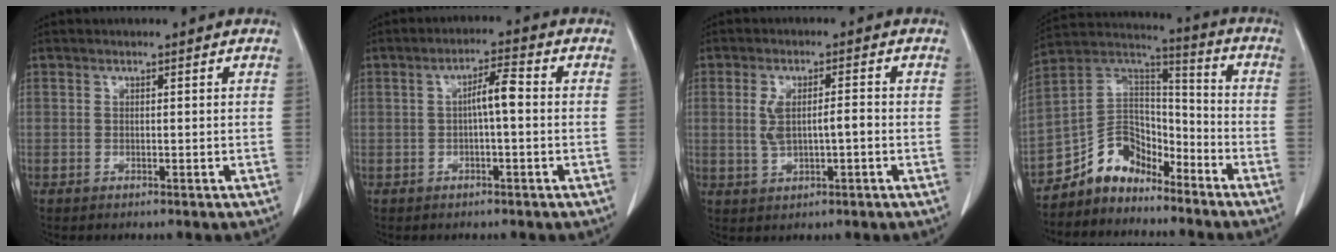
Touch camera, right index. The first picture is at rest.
{"total": 4.0, "force": [-0.1, 0.5, 3.9], "torque": [-0.066, 0.010, -0.002]}
{"total": 5.1, "force": [-0.4, 1.6, 4.9], "torque": [-0.100, 0.010, 0.000]}
{"total": 10.0, "force": [-8.0, 5.5, 2.3], "torque": [-0.036, 0.058, -0.152]}